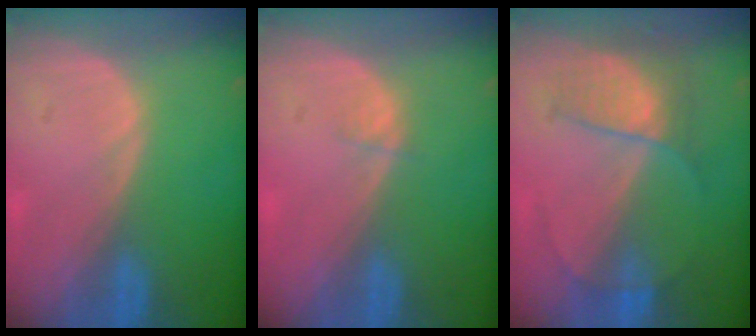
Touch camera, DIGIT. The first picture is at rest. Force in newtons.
{"total": 0.8, "press": 0.7, "slide": 0.4}
{"total": 6.6, "press": 5.7, "slide": 3.2}